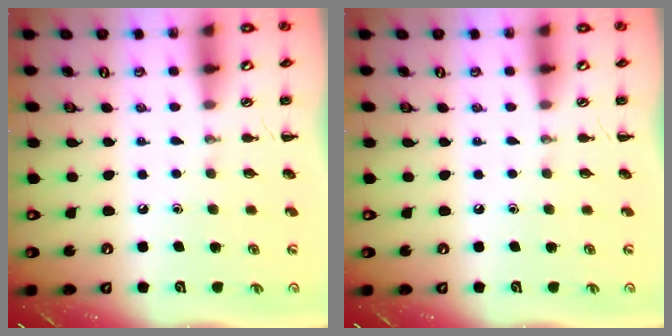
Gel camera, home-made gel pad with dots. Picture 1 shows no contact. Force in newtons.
{"total": 0.0}